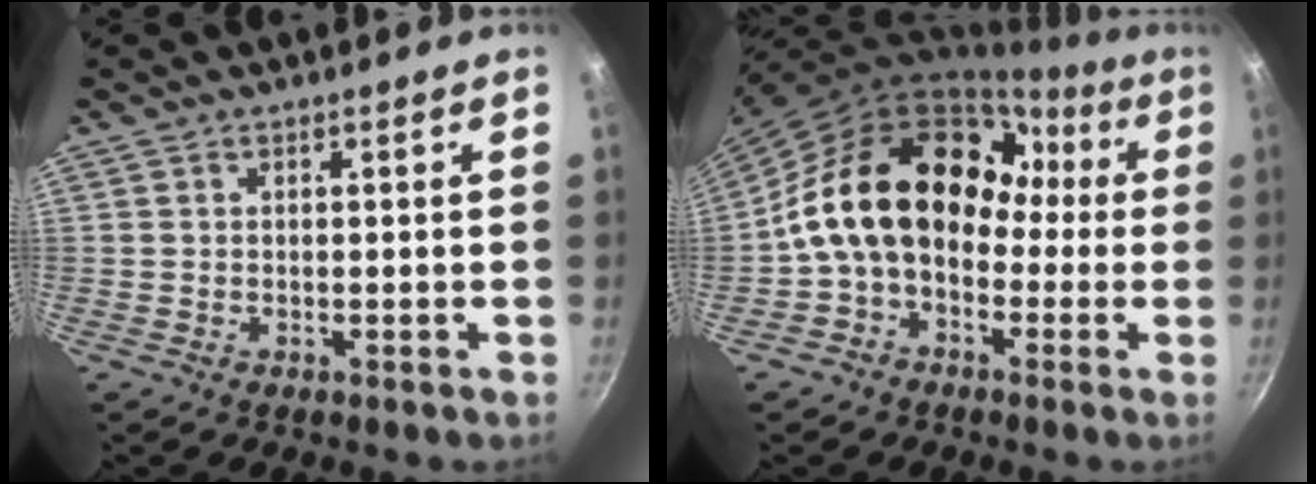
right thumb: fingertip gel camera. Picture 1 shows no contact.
{"total": 18.6, "force": [0.1, 13.4, 12.8], "torque": [-0.181, 0.059, -0.010]}